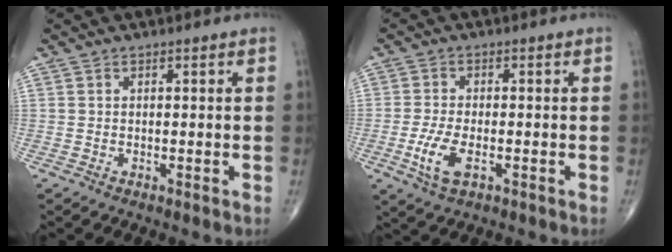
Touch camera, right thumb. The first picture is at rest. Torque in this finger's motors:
{"motor_torque": [-0.10, 0.20, 0.53, 0.31, 0.13]}